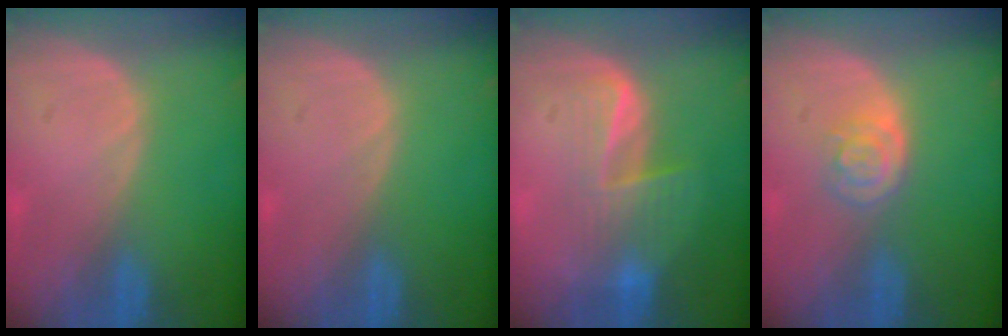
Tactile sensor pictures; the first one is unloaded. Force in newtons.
{"total": 0.0}
{"total": 6.0, "press": 5.7, "slide": 1.8}
{"total": 3.3, "press": 3.3, "slide": 0.1}